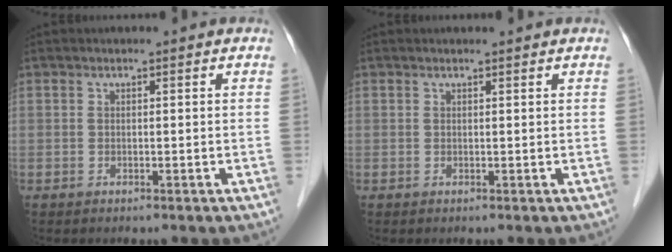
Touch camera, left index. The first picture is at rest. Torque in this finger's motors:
{"motor_torque": [0.15, -0.07, 0.04, -0.01]}